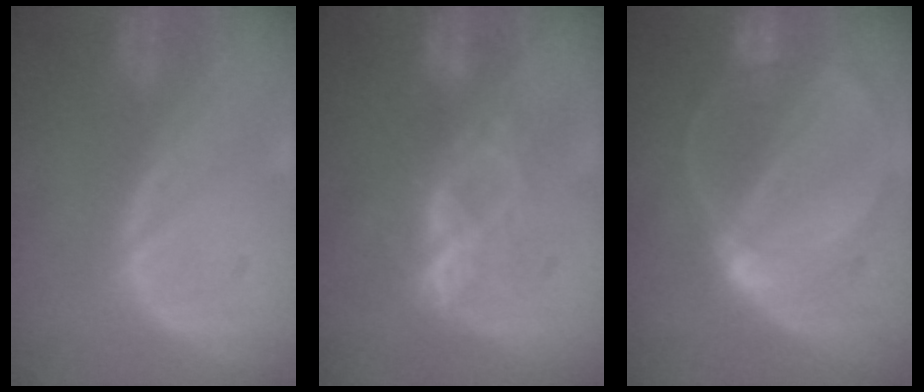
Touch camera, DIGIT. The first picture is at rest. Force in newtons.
{"total": 7.1, "press": 6.2, "slide": 3.6}
{"total": 6.4, "press": 5.7, "slide": 2.9}